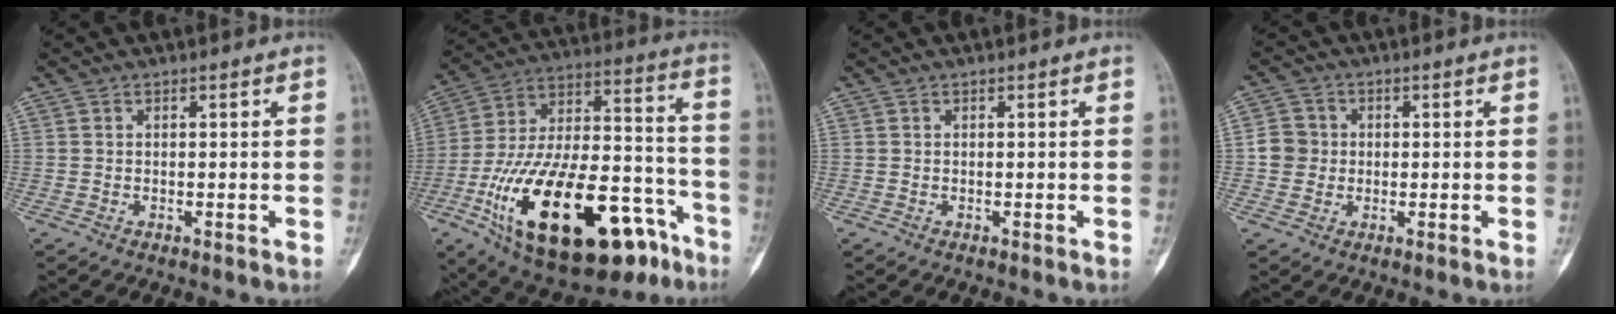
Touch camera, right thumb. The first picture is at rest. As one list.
[{"total": 34.0, "force": [-15.8, 15.1, 26.1], "torque": [-0.453, 0.057, -0.246]}, {"total": 0.0}, {"total": 4.6, "force": [-0.1, 4.4, 1.3], "torque": [-0.004, 0.007, -0.008]}]